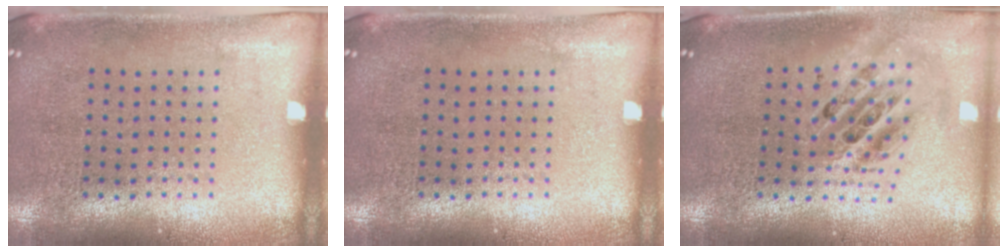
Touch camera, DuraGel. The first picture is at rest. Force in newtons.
{"total": 0.0}
{"total": 2.1, "press": 1.6, "slide": 1.4}